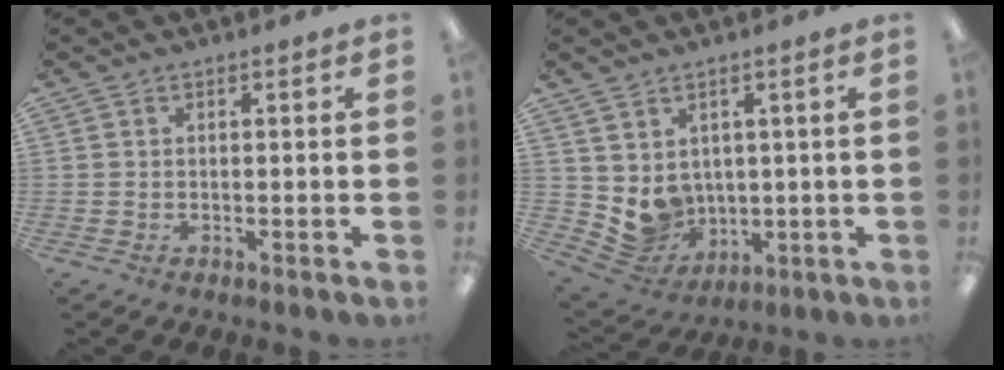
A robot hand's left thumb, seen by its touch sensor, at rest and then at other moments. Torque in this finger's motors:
{"motor_torque": [-0.28, 0.40, 0.31, -0.30, 0.00]}